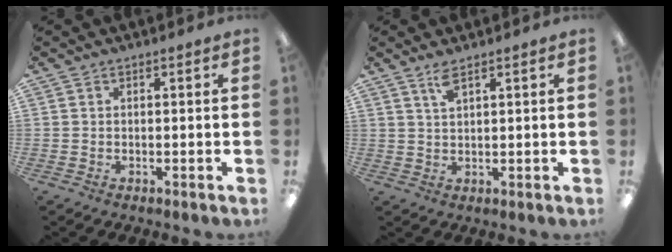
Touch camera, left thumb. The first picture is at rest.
{"total": 3.2, "force": [2.3, 0.6, 2.1], "torque": [-0.048, 0.001, 0.042]}